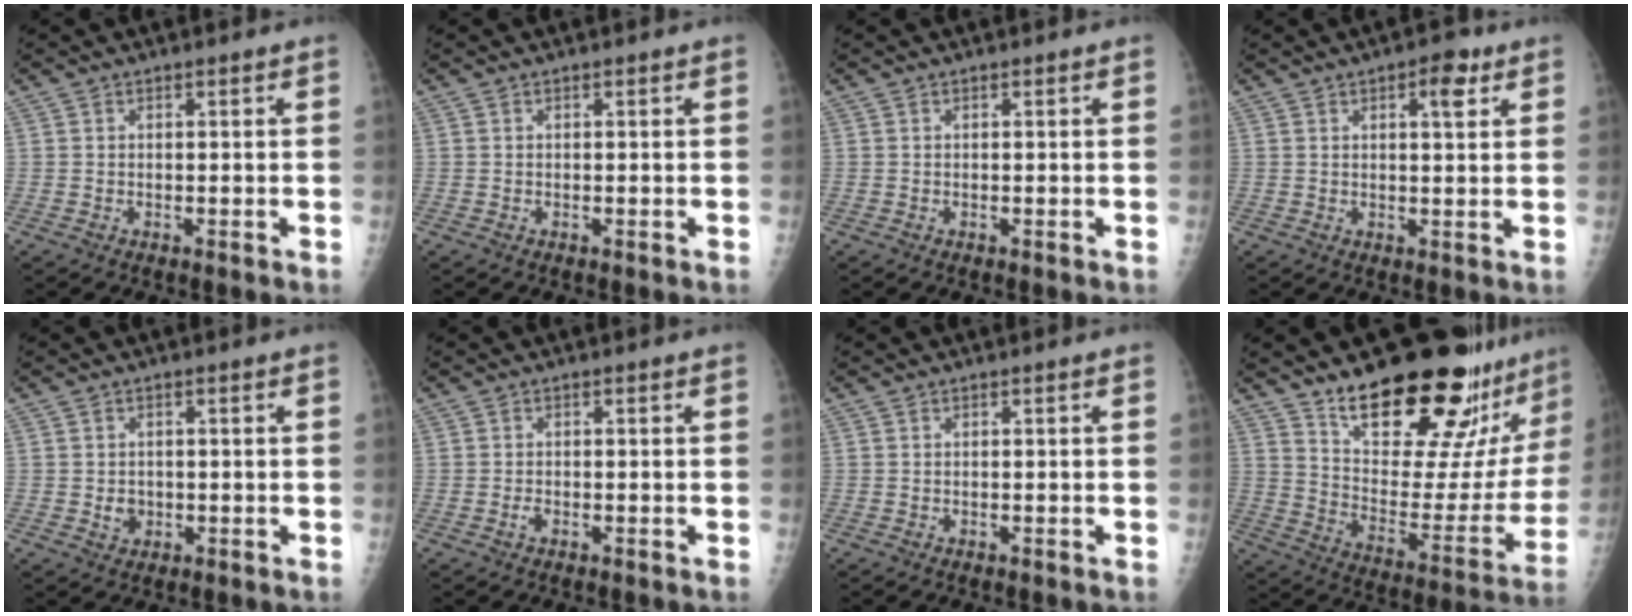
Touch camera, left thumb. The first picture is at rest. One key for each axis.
{"total": 0.0}
{"total": 0.0}
{"total": 4.8, "fx": 2.4, "fy": 1.9, "fz": 3.7, "tx": -0.039, "ty": -0.007, "tz": 0.029}
{"total": 2.4, "fx": -0.3, "fy": 2.1, "fz": 1.1, "tx": -0.007, "ty": 0.002, "tz": 0.001}
{"total": 1.0, "fx": -0.5, "fy": 0.6, "fz": 0.7, "tx": -0.013, "ty": 0.000, "tz": -0.011}
{"total": 0.0}
{"total": 28.9, "fx": 22.4, "fy": 8.8, "fz": 16.0, "tx": -0.199, "ty": -0.134, "tz": 0.320}